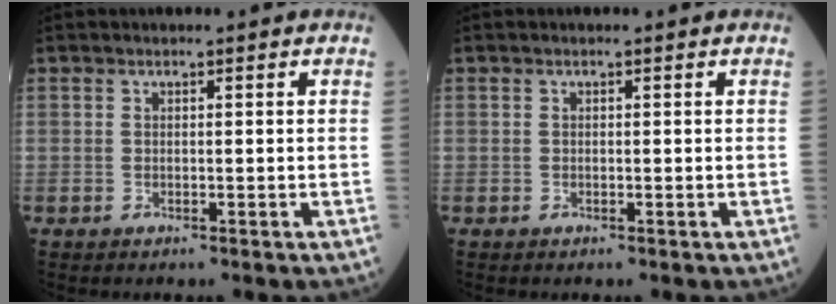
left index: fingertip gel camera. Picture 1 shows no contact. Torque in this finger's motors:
{"motor_torque": [-0.18, 0.06, -0.08, -0.01]}